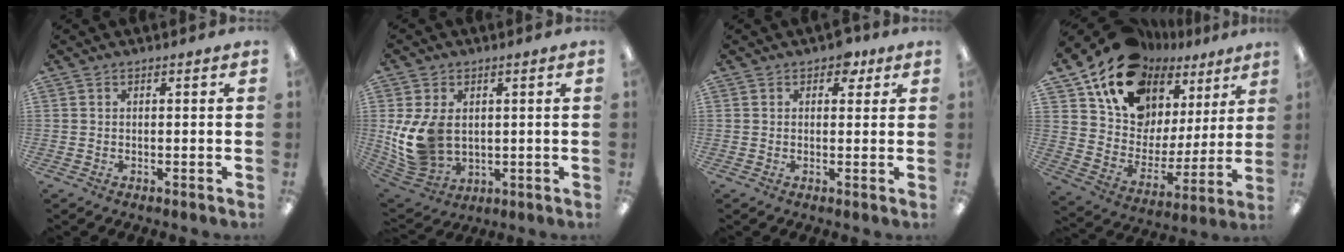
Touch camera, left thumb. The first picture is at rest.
{"total": 13.1, "force": [0.6, 9.7, 8.8], "torque": [-0.199, 0.004, 0.017]}
{"total": 3.7, "force": [2.2, 2.3, 1.9], "torque": [-0.010, -0.006, 0.034]}
{"total": 16.0, "force": [12.6, 8.7, 4.7], "torque": [-0.114, -0.099, 0.230]}